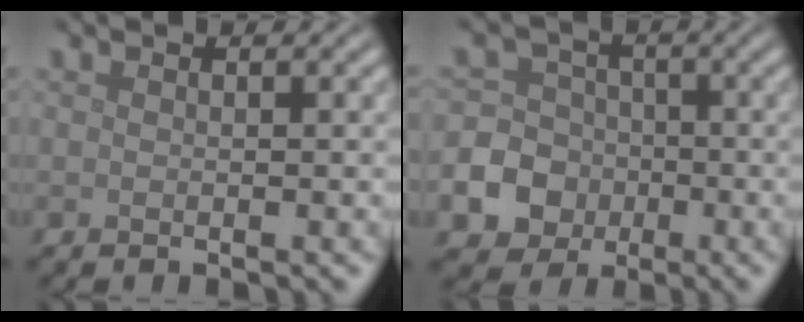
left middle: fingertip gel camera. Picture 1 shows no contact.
{"total": 12.3, "force": [-4.3, 11.2, 2.7], "torque": [-0.089, -0.031, -0.094]}